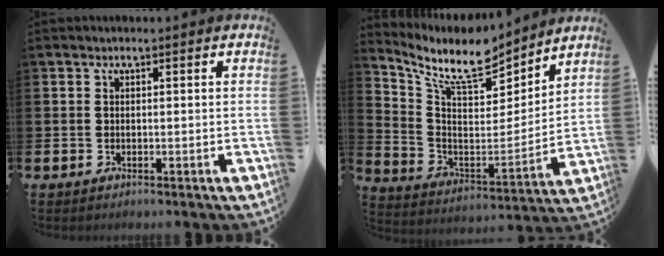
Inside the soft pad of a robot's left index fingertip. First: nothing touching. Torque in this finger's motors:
{"motor_torque": [0.15, -0.76, 0.59, 0.20]}